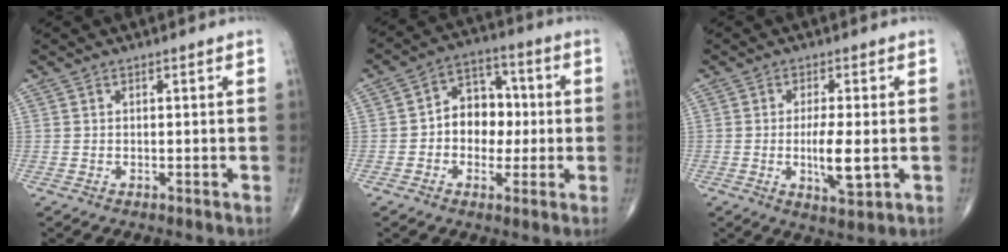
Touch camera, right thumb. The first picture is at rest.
{"total": 9.9, "force": [-0.3, 7.6, 6.3], "torque": [-0.051, 0.030, -0.016]}
{"total": 7.0, "force": [-0.9, 2.0, 6.6], "torque": [-0.116, -0.014, -0.013]}